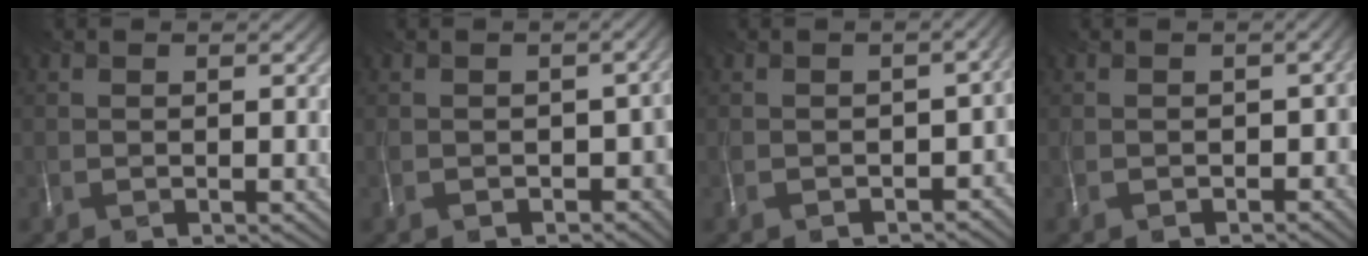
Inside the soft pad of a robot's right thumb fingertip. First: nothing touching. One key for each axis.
{"total": 5.1, "fx": -2.6, "fy": 3.3, "fz": 2.9, "tx": -0.040, "ty": -0.023, "tz": -0.039}
{"total": 5.3, "fx": -3.0, "fy": 3.4, "fz": 2.8, "tx": -0.033, "ty": -0.029, "tz": -0.044}
{"total": 3.5, "fx": -1.9, "fy": 2.4, "fz": 1.7, "tx": -0.022, "ty": -0.018, "tz": -0.029}